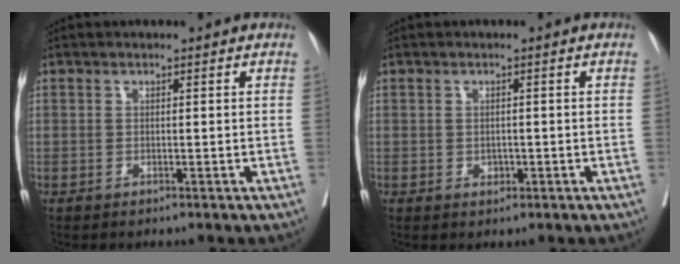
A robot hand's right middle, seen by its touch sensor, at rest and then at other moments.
{"total": 1.2, "force": [-0.4, 0.9, 0.7], "torque": [-0.008, 0.001, -0.003]}